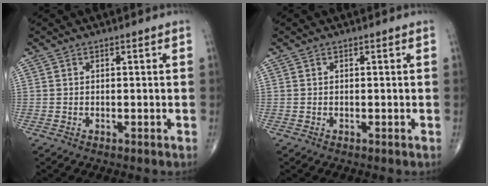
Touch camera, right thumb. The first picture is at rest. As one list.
[{"total": 0.0}]